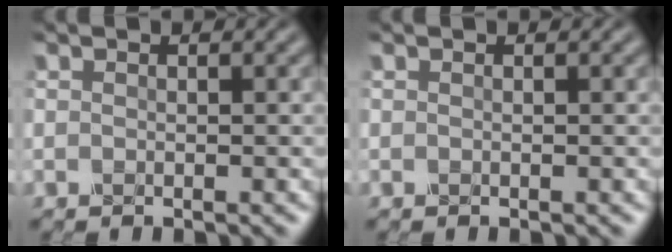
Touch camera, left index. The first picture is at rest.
{"total": 0.0}